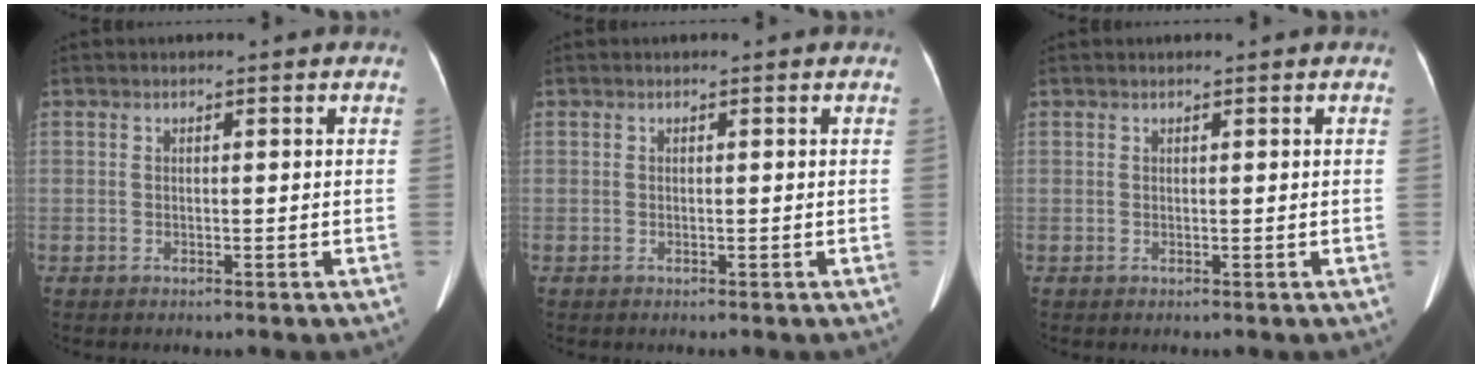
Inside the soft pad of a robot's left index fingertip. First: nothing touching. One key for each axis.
{"total": 0.0}
{"total": 1.4, "fx": -1.2, "fy": -0.2, "fz": -0.6, "tx": 0.013, "ty": -0.003, "tz": -0.020}